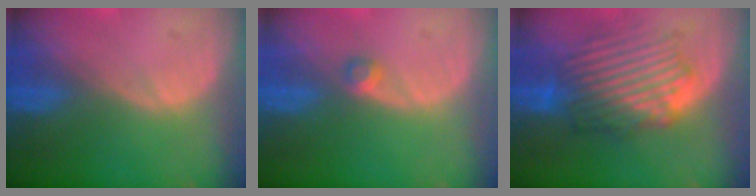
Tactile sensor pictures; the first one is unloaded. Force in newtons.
{"total": 1.6, "press": 1.4, "slide": 0.9}
{"total": 8.7, "press": 8.4, "slide": 2.1}